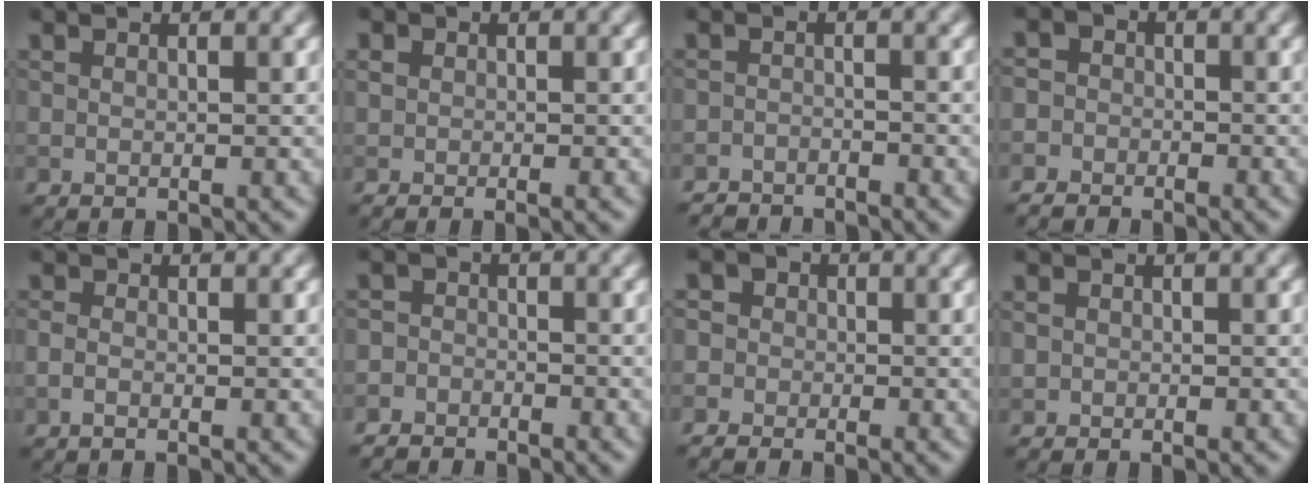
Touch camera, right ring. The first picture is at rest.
{"total": 1.3, "force": [-0.7, 1.0, 0.6], "torque": [-0.001, -0.002, -0.011]}
{"total": 3.4, "force": [-3.3, 0.5, 0.2], "torque": [0.000, -0.004, -0.063]}
{"total": 4.2, "force": [-3.0, 2.8, 0.9], "torque": [-0.002, 0.005, -0.057]}
{"total": 0.9, "force": [-0.6, 0.4, 0.6], "torque": [-0.014, 0.004, -0.016]}
{"total": 3.9, "force": [-3.4, 1.9, 0.6], "torque": [0.007, -0.002, -0.064]}
{"total": 3.7, "force": [-2.1, 2.8, 1.2], "torque": [-0.012, 0.016, -0.042]}
{"total": 1.0, "force": [-0.7, 0.7, 0.0], "torque": [0.008, 0.002, -0.012]}